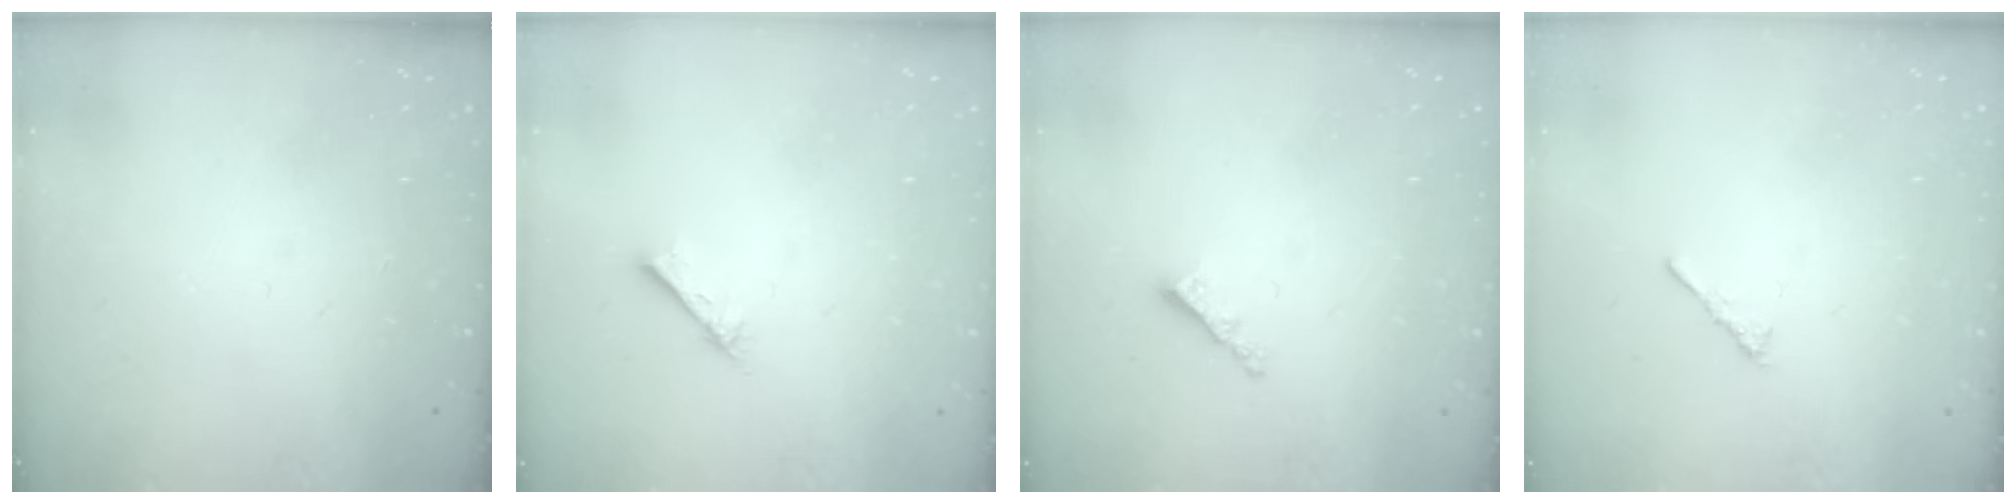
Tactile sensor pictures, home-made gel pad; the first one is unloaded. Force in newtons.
{"total": 2.3, "press": 2.3, "slide": 0.3}
{"total": 2.9, "press": 2.9, "slide": 0.5}
{"total": 2.3, "press": 2.2, "slide": 0.6}